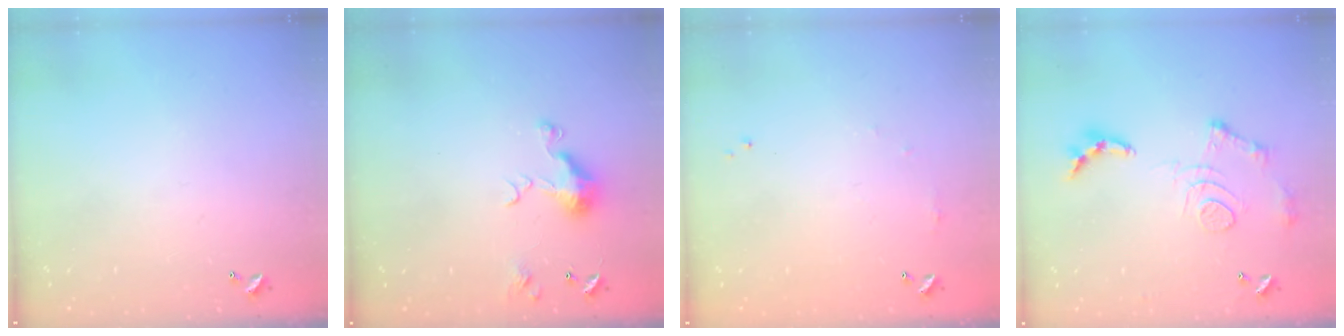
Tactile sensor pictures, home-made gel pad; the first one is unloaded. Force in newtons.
{"total": 6.6, "press": 6.5, "slide": 1.0}
{"total": 4.7, "press": 4.7, "slide": 0.7}
{"total": 12.5, "press": 12.5, "slide": 1.1}